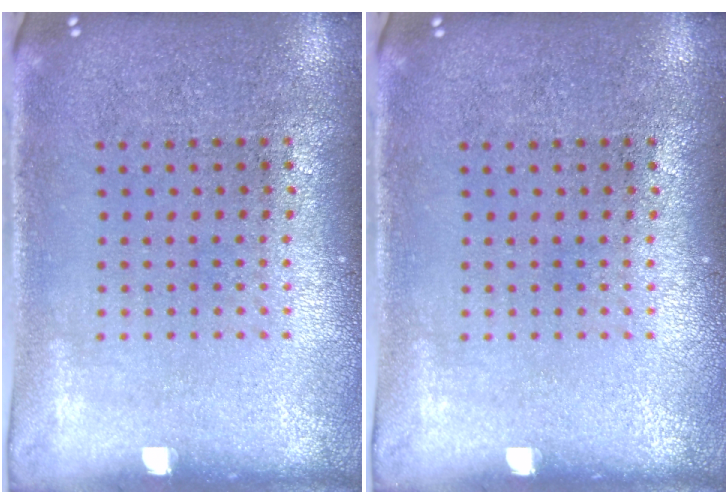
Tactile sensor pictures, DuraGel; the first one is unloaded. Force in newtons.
{"total": 0.0}